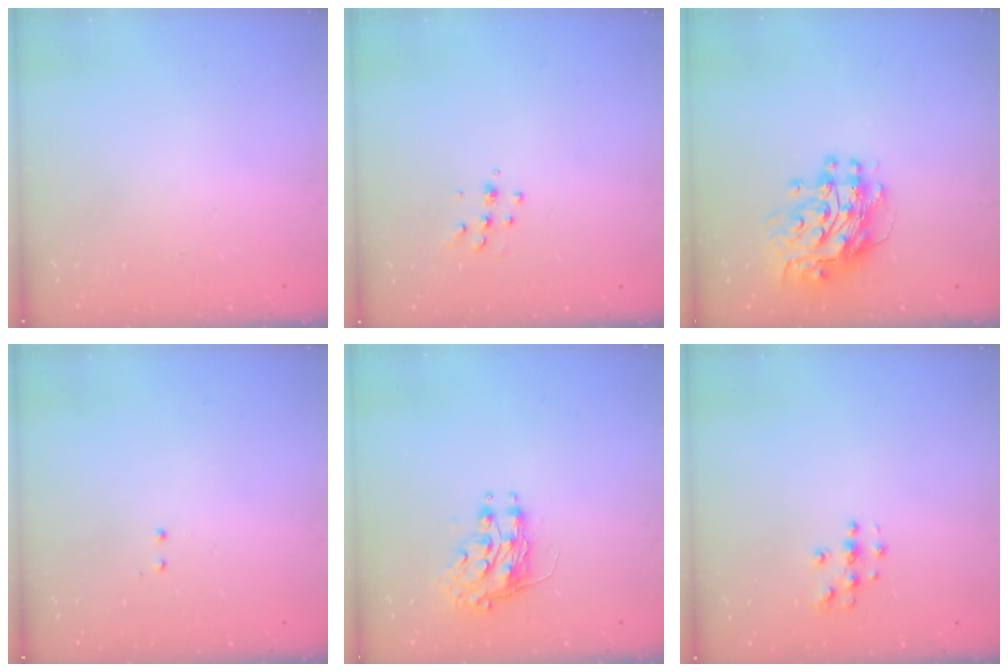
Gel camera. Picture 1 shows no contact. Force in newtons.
{"total": 5.4, "press": 5.4, "slide": 0.6}
{"total": 12.5, "press": 12.5, "slide": 1.1}
{"total": 0.5, "press": 0.5, "slide": 0.3}
{"total": 8.3, "press": 8.3, "slide": 0.1}
{"total": 3.8, "press": 3.8, "slide": 0.2}